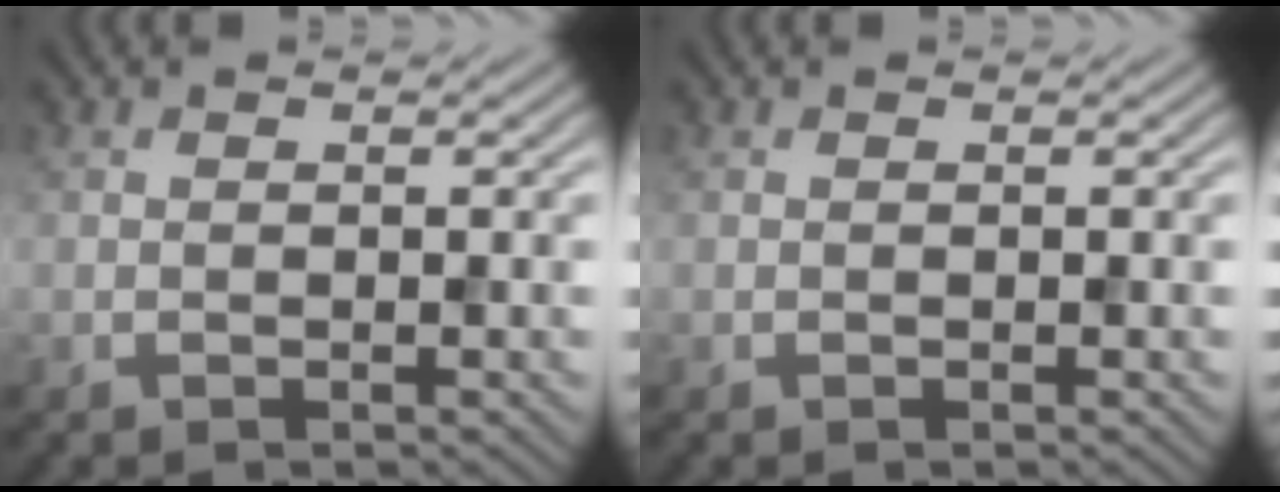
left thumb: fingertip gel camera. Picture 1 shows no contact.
{"total": 0.0}